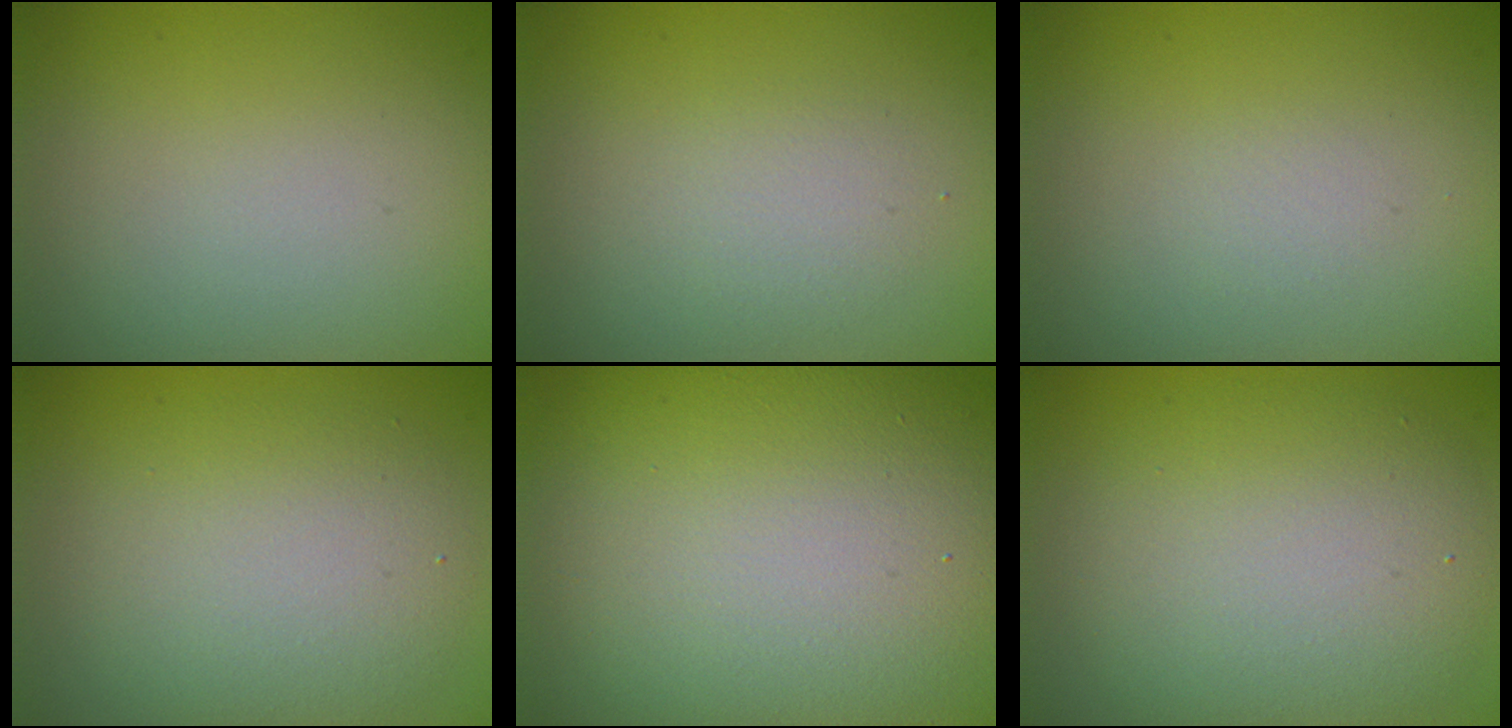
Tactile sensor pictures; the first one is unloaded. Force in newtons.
{"total": 1.6, "press": 1.6, "slide": 0.1}
{"total": 0.6, "press": 0.6, "slide": 0.1}
{"total": 4.8, "press": 4.8, "slide": 0.4}
{"total": 18.4, "press": 18.3, "slide": 1.2}
{"total": 7.1, "press": 7.0, "slide": 0.7}